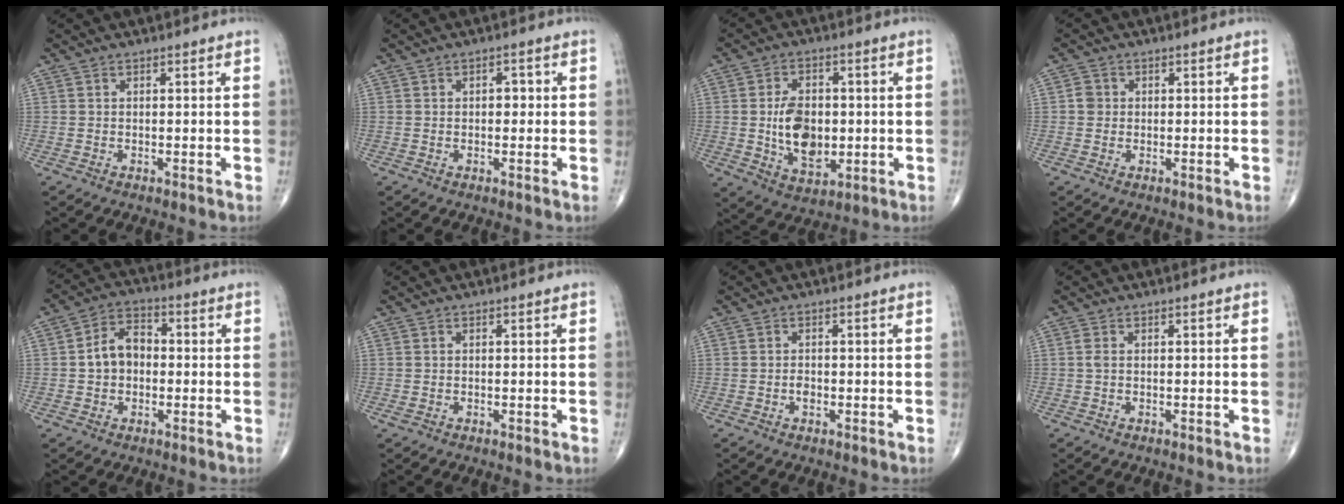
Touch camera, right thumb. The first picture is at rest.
{"total": 1.9, "force": [0.1, 1.3, 1.4], "torque": [-0.011, 0.005, -0.003]}
{"total": 11.1, "force": [-0.3, 7.2, 8.5], "torque": [-0.121, -0.006, 0.000]}
{"total": 2.1, "force": [0.1, 1.9, 0.7], "torque": [-0.002, 0.004, -0.001]}
{"total": 7.5, "force": [-0.3, 5.5, 5.1], "torque": [-0.071, 0.026, -0.017]}
{"total": 0.8, "force": [-0.3, 0.4, 0.7], "torque": [-0.012, 0.002, -0.002]}
{"total": 1.4, "force": [-0.5, 0.9, 1.0], "torque": [-0.013, 0.002, -0.008]}
{"total": 1.0, "force": [0.0, 0.5, 0.9], "torque": [-0.020, 0.000, -0.001]}